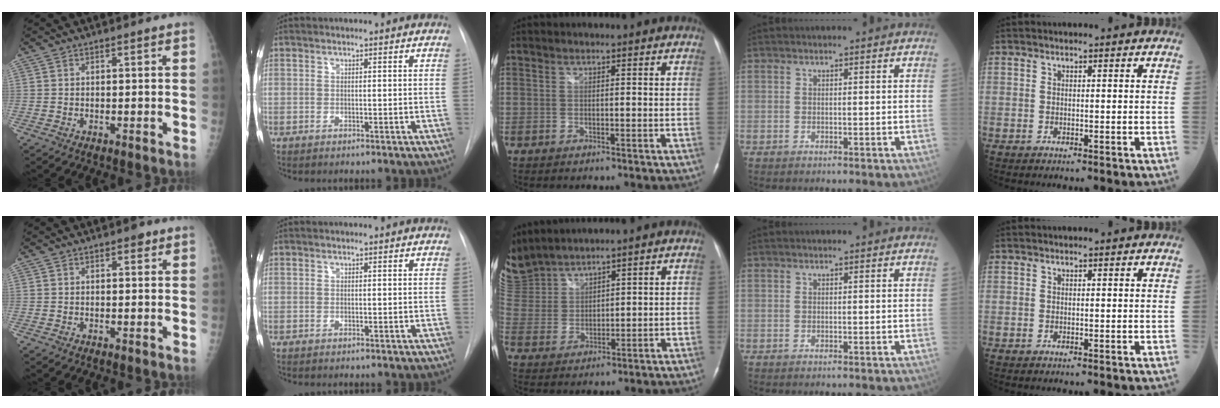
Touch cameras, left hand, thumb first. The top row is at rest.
{"thumb": {"total": 1.3, "force": [0.6, 0.7, 0.8], "torque": [-0.002, 0.001, 0.005]}, "middle": {"total": 10.0, "force": [9.5, 2.9, 1.4], "torque": [-0.055, 0.018, 0.210]}}